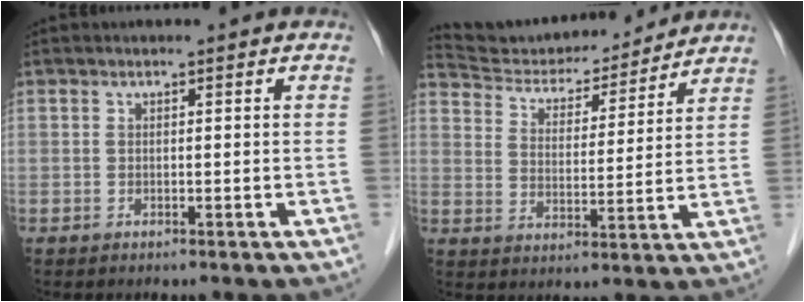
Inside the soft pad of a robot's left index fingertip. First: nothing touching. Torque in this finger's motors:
{"motor_torque": [0.03, -0.34, 0.05, -0.01]}